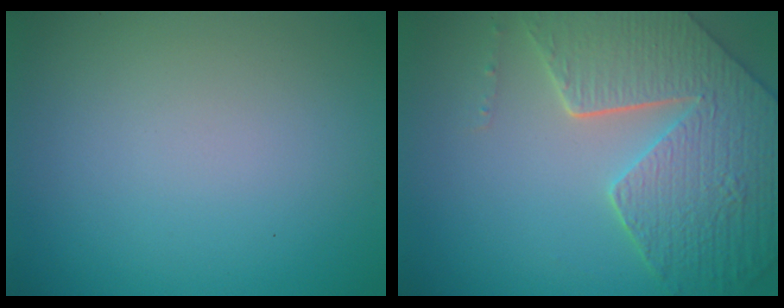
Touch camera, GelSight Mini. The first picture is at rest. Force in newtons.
{"total": 8.7, "press": 6.2, "slide": 6.1}